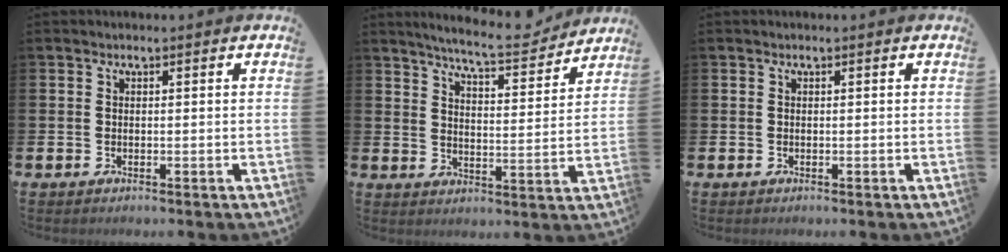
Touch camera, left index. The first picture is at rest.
{"total": 7.4, "force": [7.0, 0.4, 2.4], "torque": [-0.058, -0.041, 0.120]}
{"total": 0.0}